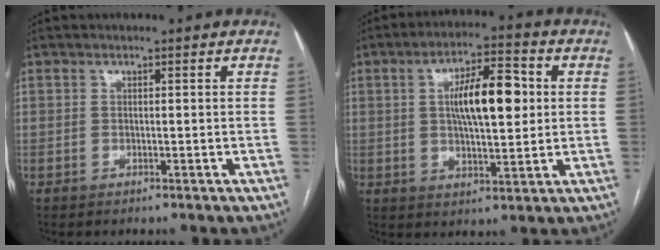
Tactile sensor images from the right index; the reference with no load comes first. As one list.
[{"total": 10.9, "force": [1.8, 3.3, 10.2], "torque": [-0.176, 0.019, 0.029]}]